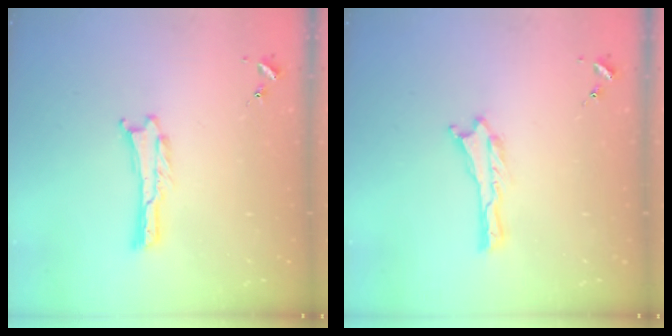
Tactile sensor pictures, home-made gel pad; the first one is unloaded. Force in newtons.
{"total": 0.0}